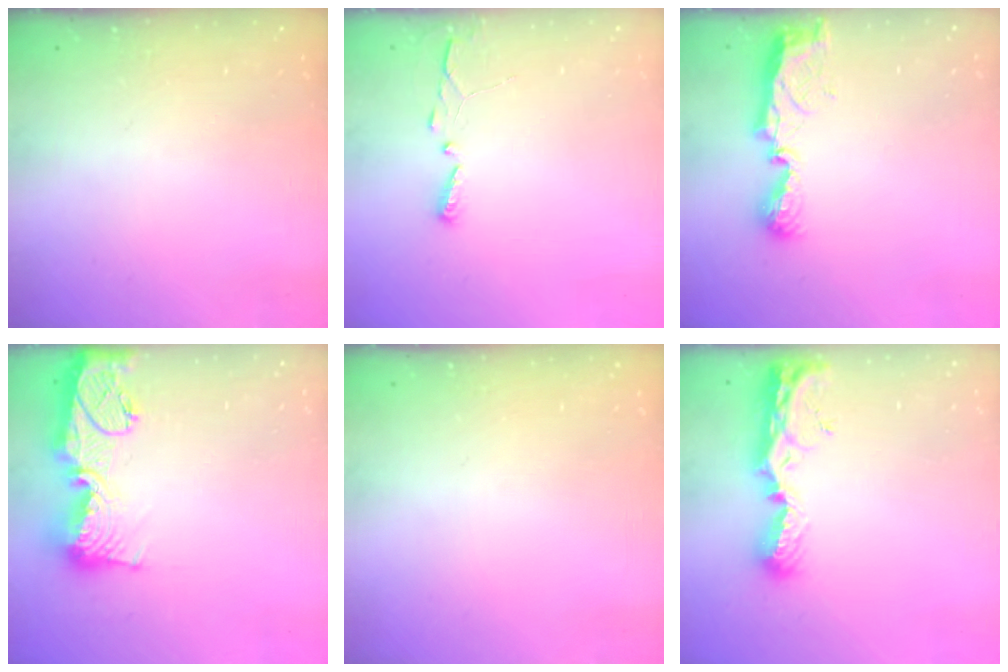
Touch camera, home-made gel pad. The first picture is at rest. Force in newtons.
{"total": 2.9, "press": 2.9, "slide": 0.4}
{"total": 8.0, "press": 8.0, "slide": 0.1}
{"total": 18.5, "press": 18.4, "slide": 1.7}
{"total": 0.0}
{"total": 10.3, "press": 10.2, "slide": 1.2}